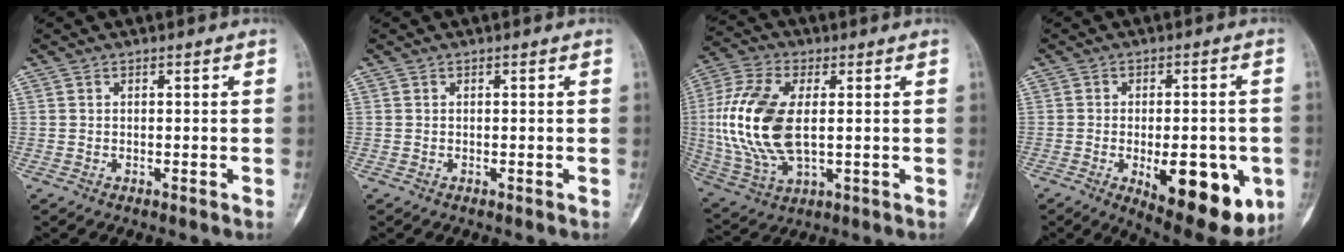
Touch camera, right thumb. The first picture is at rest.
{"total": 0.0}
{"total": 18.6, "force": [1.2, 10.0, 15.7], "torque": [-0.344, -0.004, 0.027]}
{"total": 17.4, "force": [-5.2, 7.4, 14.8], "torque": [-0.156, -0.003, -0.052]}